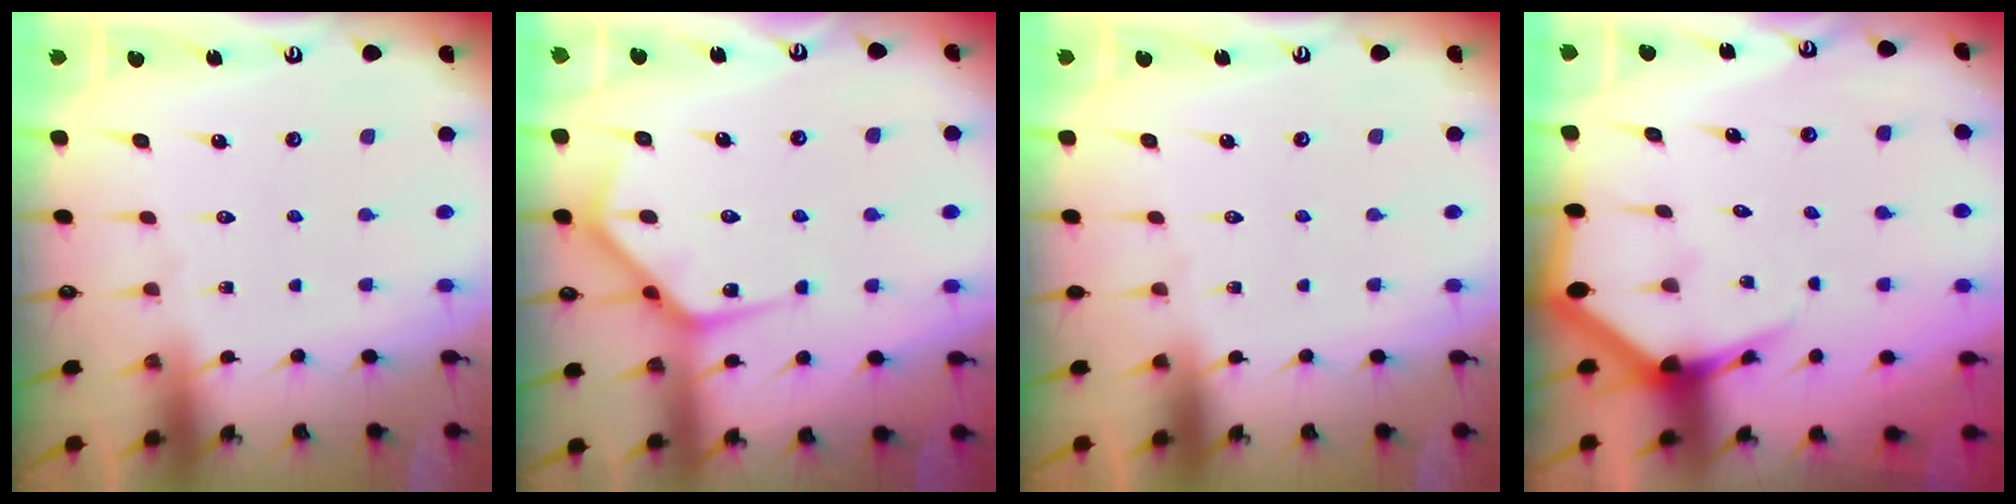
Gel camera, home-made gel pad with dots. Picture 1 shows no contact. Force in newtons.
{"total": 9.8, "press": 9.8, "slide": 0.5}
{"total": 0.0}
{"total": 4.6, "press": 4.6, "slide": 0.5}